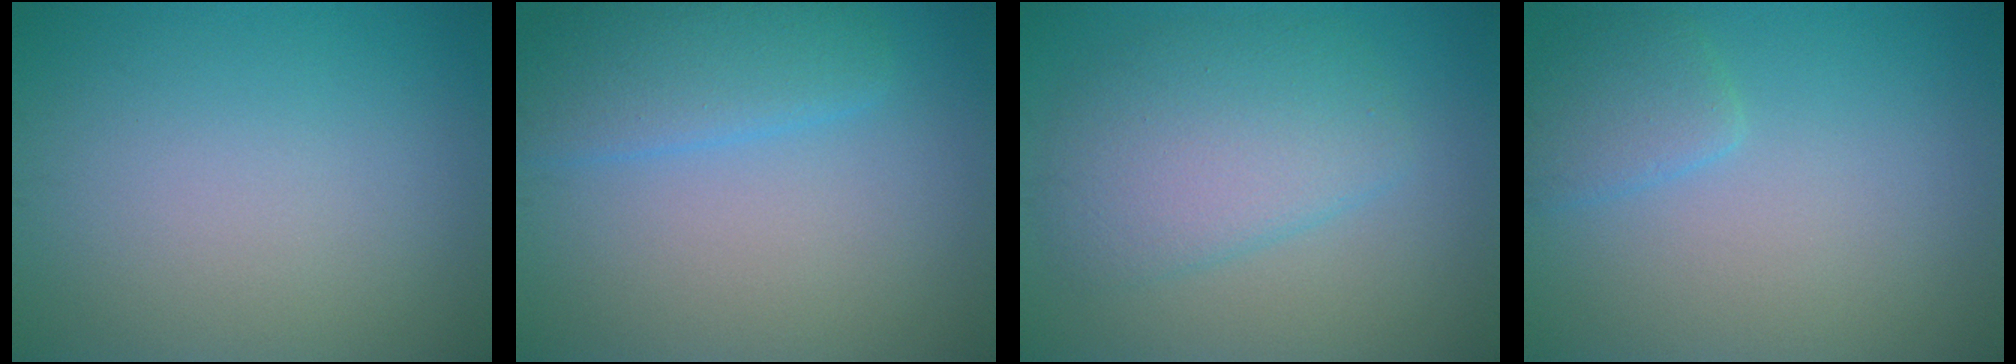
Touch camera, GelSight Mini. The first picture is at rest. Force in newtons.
{"total": 5.2, "press": 5.2, "slide": 0.3}
{"total": 5.1, "press": 5.1, "slide": 0.3}
{"total": 2.1, "press": 2.1, "slide": 0.2}